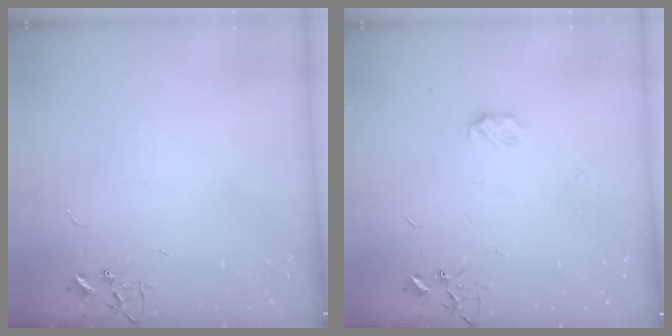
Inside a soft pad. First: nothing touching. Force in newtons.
{"total": 4.7, "press": 4.6, "slide": 0.7}